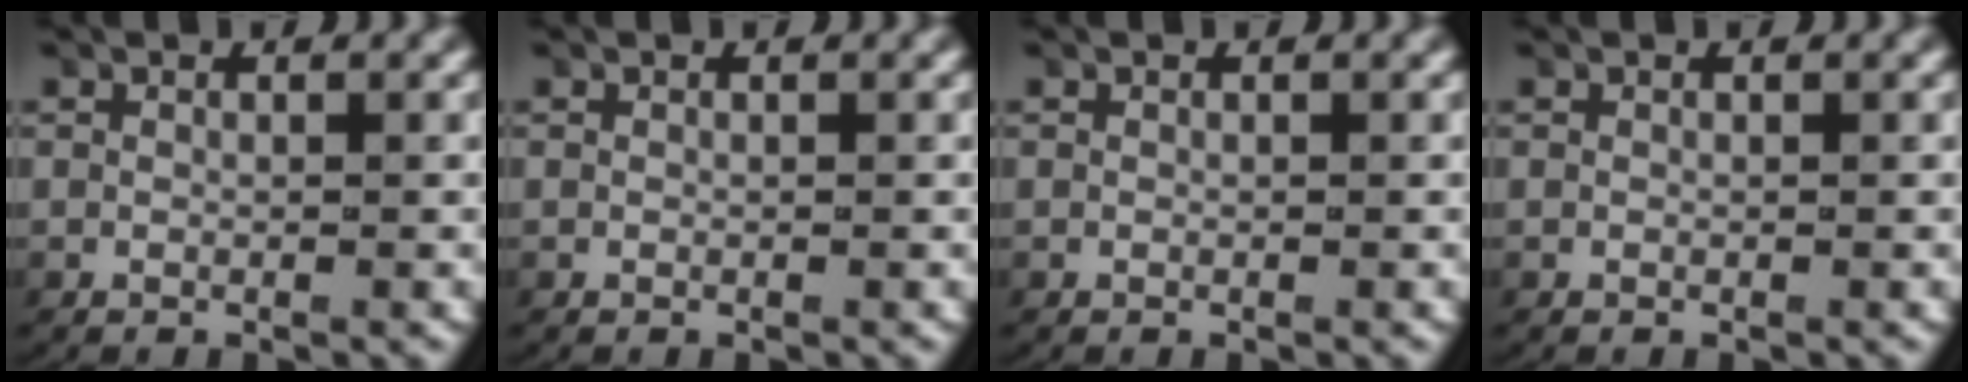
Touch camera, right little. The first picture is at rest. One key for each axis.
{"total": 0.0}
{"total": 0.0}
{"total": 0.0}